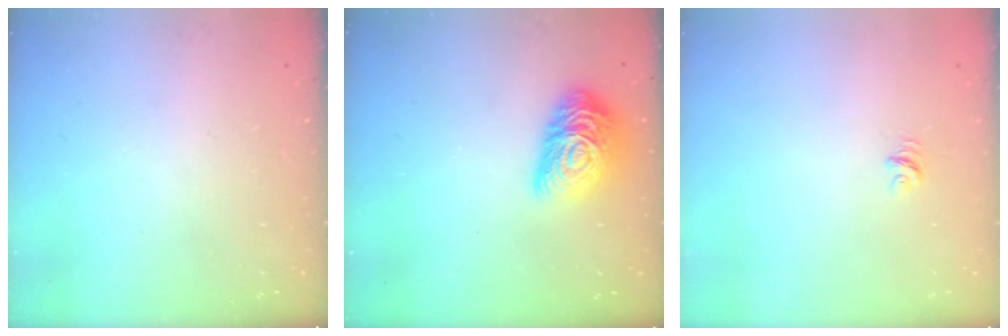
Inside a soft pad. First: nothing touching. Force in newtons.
{"total": 14.7, "press": 14.7, "slide": 0.9}
{"total": 3.5, "press": 3.5, "slide": 0.1}